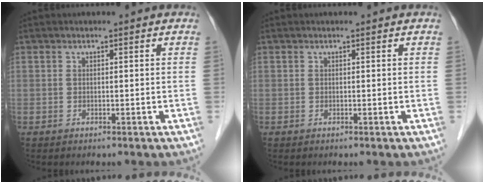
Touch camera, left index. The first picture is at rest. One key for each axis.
{"total": 2.1, "fx": -2.0, "fy": -0.4, "fz": -0.5, "tx": 0.011, "ty": -0.007, "tz": -0.032}